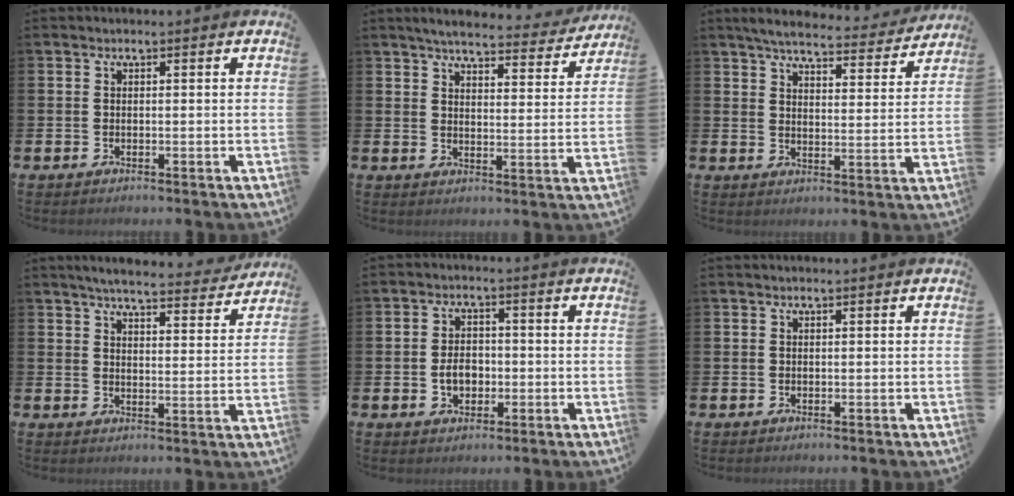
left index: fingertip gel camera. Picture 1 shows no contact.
{"total": 5.1, "force": [4.8, 0.7, 1.6], "torque": [-0.032, -0.034, 0.077]}
{"total": 5.8, "force": [5.4, 0.8, 1.8], "torque": [-0.039, -0.037, 0.089]}
{"total": 5.5, "force": [5.3, 0.4, 1.5], "torque": [-0.032, -0.036, 0.088]}
{"total": 3.6, "force": [-0.8, 2.7, 2.3], "torque": [-0.023, -0.004, -0.023]}
{"total": 0.0}